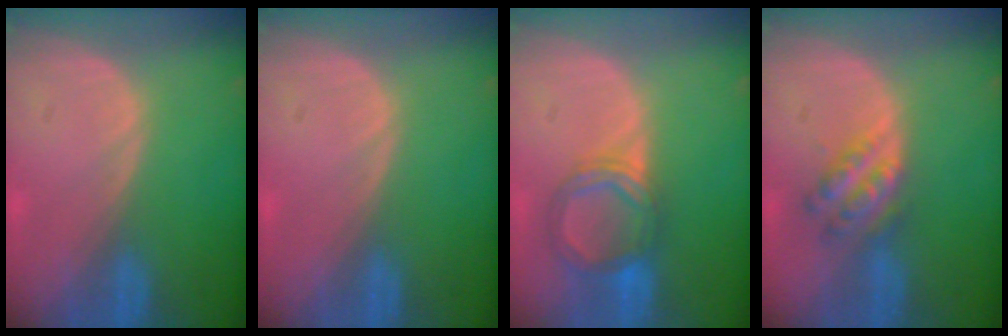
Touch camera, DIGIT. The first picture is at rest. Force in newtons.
{"total": 0.0}
{"total": 5.6, "press": 5.6, "slide": 0.4}
{"total": 5.5, "press": 5.0, "slide": 2.4}